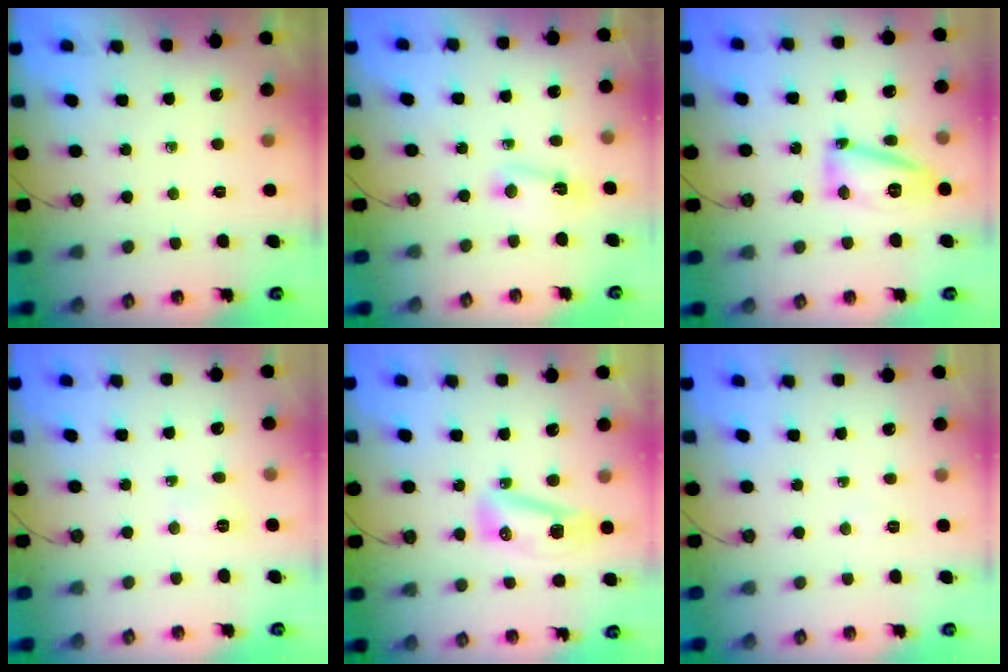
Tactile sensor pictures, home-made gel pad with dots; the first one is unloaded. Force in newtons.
{"total": 2.6, "press": 2.6, "slide": 0.6}
{"total": 14.2, "press": 14.1, "slide": 1.4}
{"total": 3.4, "press": 3.2, "slide": 0.9}
{"total": 20.2, "press": 11.9, "slide": 16.3}
{"total": 4.7, "press": 3.3, "slide": 3.3}